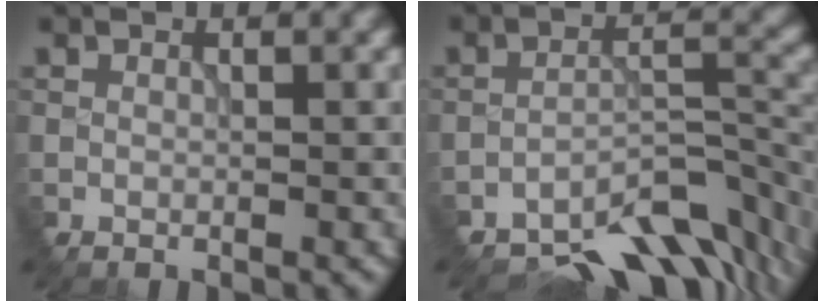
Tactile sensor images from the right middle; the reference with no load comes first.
{"total": 9.4, "force": [-7.8, 2.7, 4.5], "torque": [-0.051, -0.008, -0.118]}